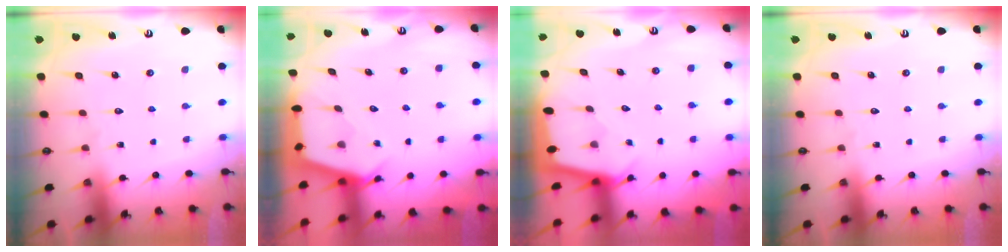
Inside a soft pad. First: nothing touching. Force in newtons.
{"total": 2.8, "press": 2.7, "slide": 0.3}
{"total": 2.3, "press": 2.3, "slide": 0.1}
{"total": 0.0}